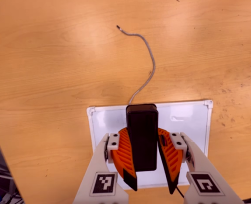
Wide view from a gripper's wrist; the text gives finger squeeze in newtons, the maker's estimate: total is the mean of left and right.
{"total": 11.4, "left": 10.4, "right": 12.4}